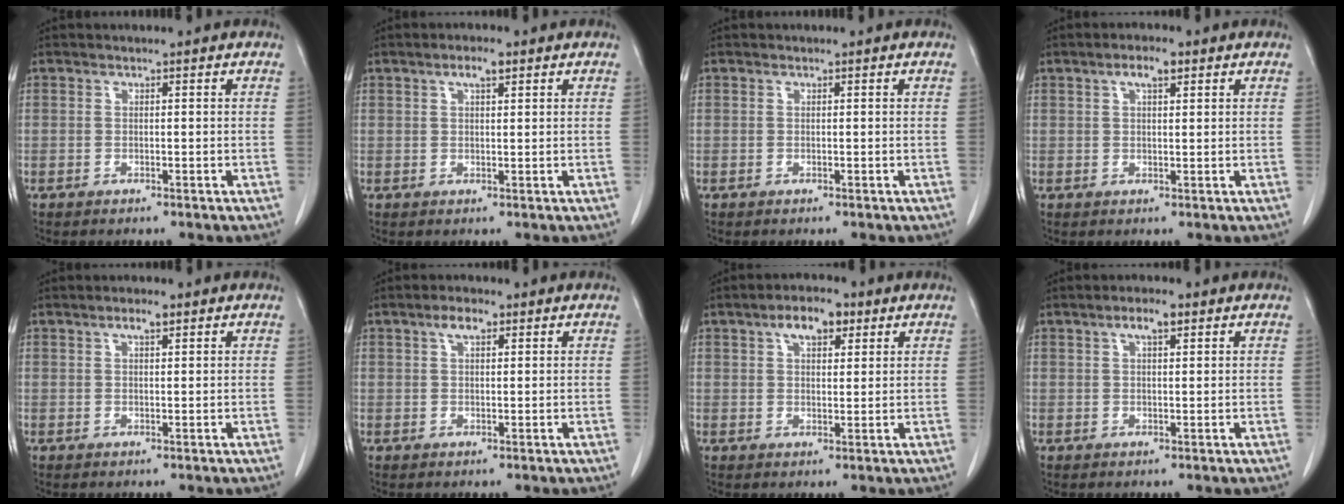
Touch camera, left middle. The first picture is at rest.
{"total": 2.6, "force": [1.5, 0.6, 2.0], "torque": [-0.040, 0.005, 0.026]}
{"total": 0.0}
{"total": 3.1, "force": [1.7, 0.9, 2.4], "torque": [-0.049, 0.006, 0.029]}
{"total": 2.1, "force": [1.2, 0.5, 1.6], "torque": [-0.033, 0.003, 0.021]}
{"total": 2.8, "force": [1.6, 1.1, 2.1], "torque": [-0.043, 0.007, 0.029]}
{"total": 5.5, "force": [3.0, 2.4, 4.0], "torque": [-0.070, 0.012, 0.047]}
{"total": 3.1, "force": [1.7, 0.8, 2.5], "torque": [-0.050, 0.007, 0.030]}